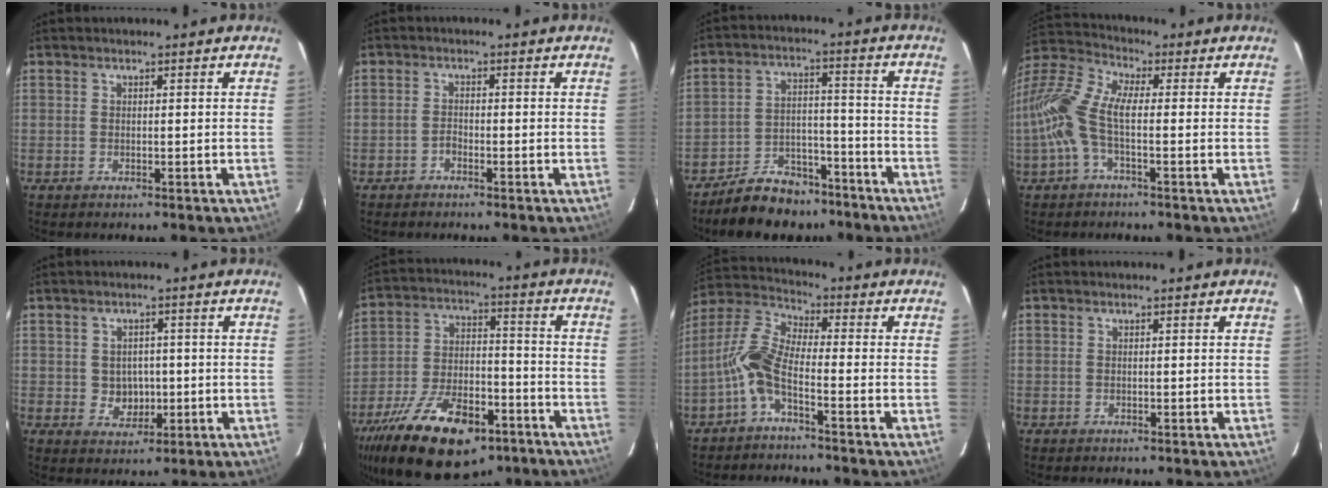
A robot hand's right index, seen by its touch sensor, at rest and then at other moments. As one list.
[{"total": 1.8, "force": [-1.4, 0.8, 0.7], "torque": [-0.014, 0.004, -0.026]}, {"total": 12.4, "force": [-10.2, 5.9, 3.8], "torque": [-0.090, 0.026, -0.148]}, {"total": 11.8, "force": [-1.8, 4.3, 10.8], "torque": [-0.234, 0.011, -0.045]}, {"total": 4.5, "force": [-0.3, 4.1, 1.9], "torque": [-0.037, 0.007, 0.007]}, {"total": 23.6, "force": [-14.8, 10.8, 14.8], "torque": [-0.290, -0.021, -0.230]}, {"total": 7.3, "force": [-3.2, 1.9, 6.3], "torque": [-0.151, 0.015, -0.069]}, {"total": 0.0}]